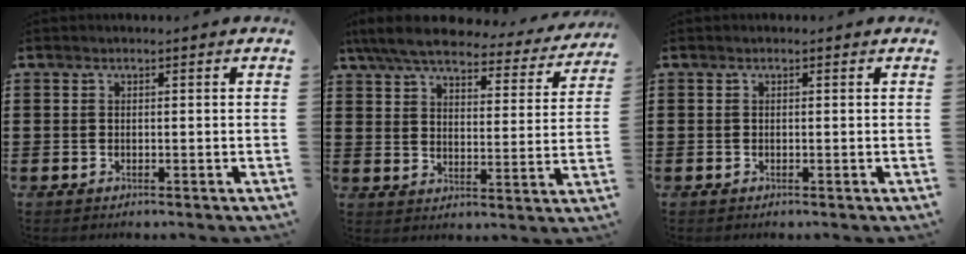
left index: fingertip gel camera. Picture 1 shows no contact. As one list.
[{"total": 7.0, "force": [6.3, 1.2, 2.8], "torque": [-0.082, -0.031, 0.111]}, {"total": 0.0}]